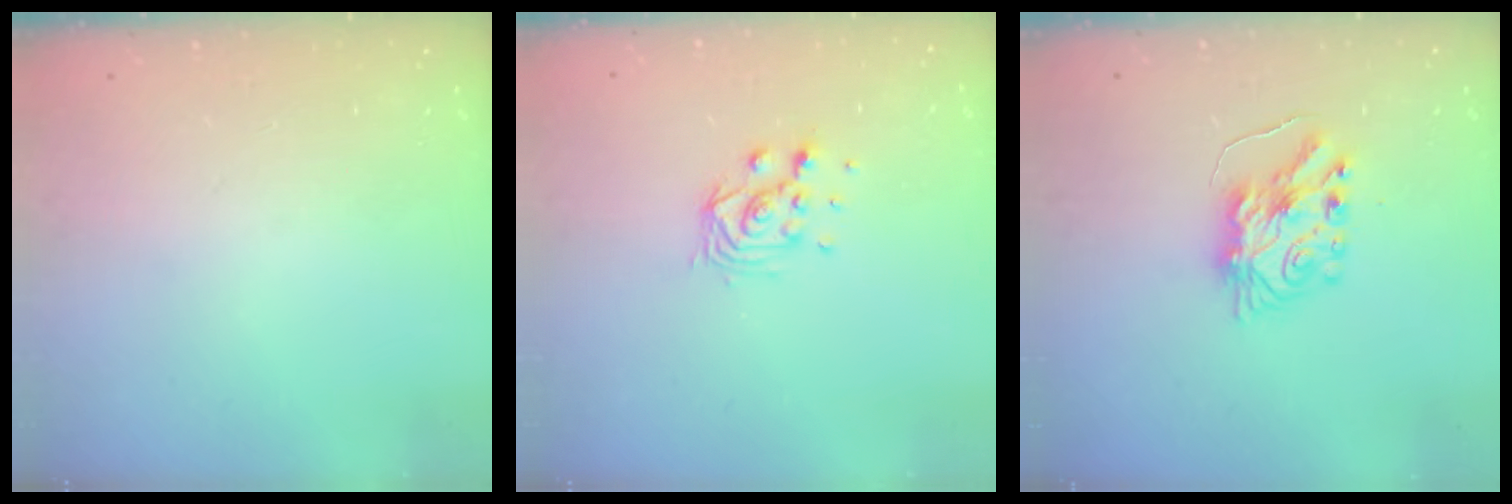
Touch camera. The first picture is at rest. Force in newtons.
{"total": 8.3, "press": 8.3, "slide": 0.5}
{"total": 7.8, "press": 7.7, "slide": 0.6}